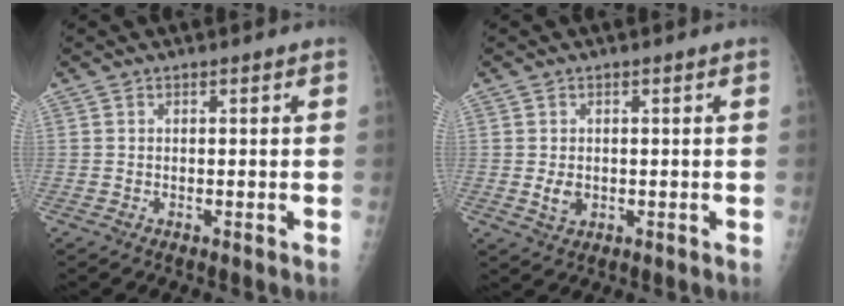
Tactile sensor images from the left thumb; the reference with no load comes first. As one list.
[{"total": 3.3, "force": [-0.2, 2.5, 2.1], "torque": [-0.032, -0.004, 0.003]}]